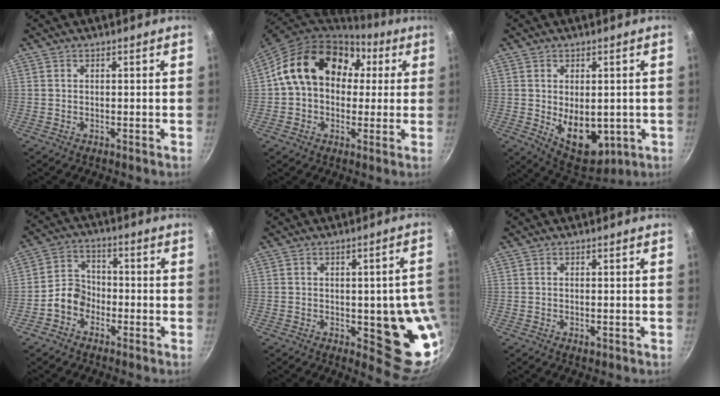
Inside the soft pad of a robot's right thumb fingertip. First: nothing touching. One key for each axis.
{"total": 18.7, "fx": 4.2, "fy": 14.1, "fz": 11.5, "tx": -0.164, "ty": 0.039, "tz": 0.059}
{"total": 11.5, "fx": -1.4, "fy": 7.3, "fz": 8.8, "tx": -0.102, "ty": -0.018, "tz": 0.004}
{"total": 6.3, "fx": -2.7, "fy": 5.0, "fz": 2.8, "tx": -0.021, "ty": 0.034, "tz": -0.061}
{"total": 15.6, "fx": -2.0, "fy": 6.2, "fz": 14.2, "tx": -0.107, "ty": -0.015, "tz": -0.023}
{"total": 1.2, "fx": -0.4, "fy": 0.7, "fz": 1.0, "tx": -0.015, "ty": 0.000, "tz": -0.007}